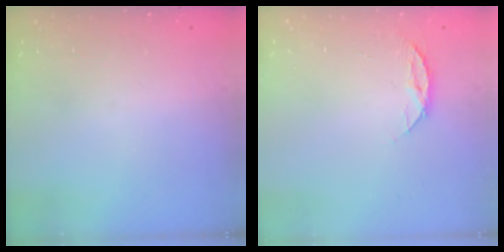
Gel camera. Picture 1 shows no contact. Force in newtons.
{"total": 4.4, "press": 4.3, "slide": 0.5}